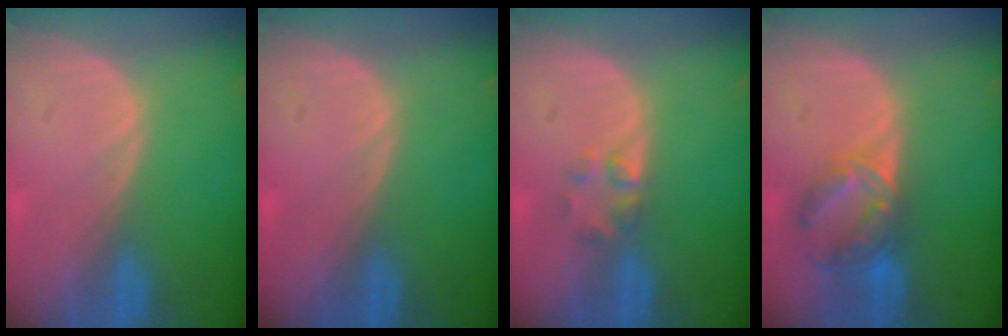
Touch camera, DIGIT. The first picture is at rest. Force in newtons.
{"total": 0.0}
{"total": 2.2, "press": 2.2, "slide": 0.2}
{"total": 7.3, "press": 6.2, "slide": 3.7}